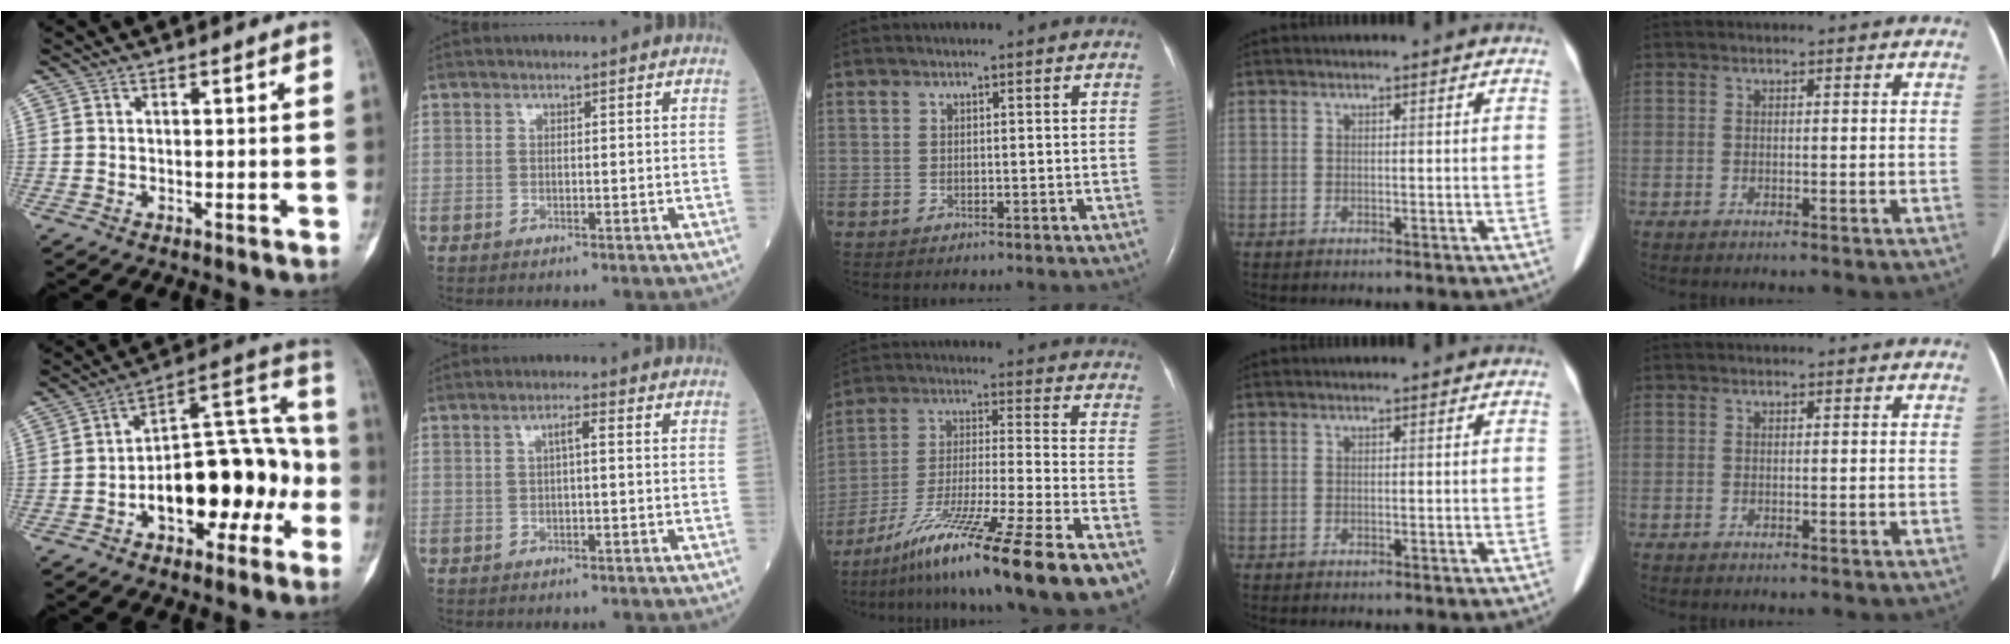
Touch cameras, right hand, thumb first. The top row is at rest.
{"thumb": {"total": 20.0, "force": [-5.3, 10.7, 16.0], "torque": [-0.198, 0.072, -0.073]}, "index": {"total": 2.2, "force": [0.3, 0.2, 2.1], "torque": [-0.037, 0.004, 0.005]}, "middle": {"total": 22.1, "force": [-16.1, -1.0, 15.1], "torque": [-0.236, -0.043, -0.274]}}